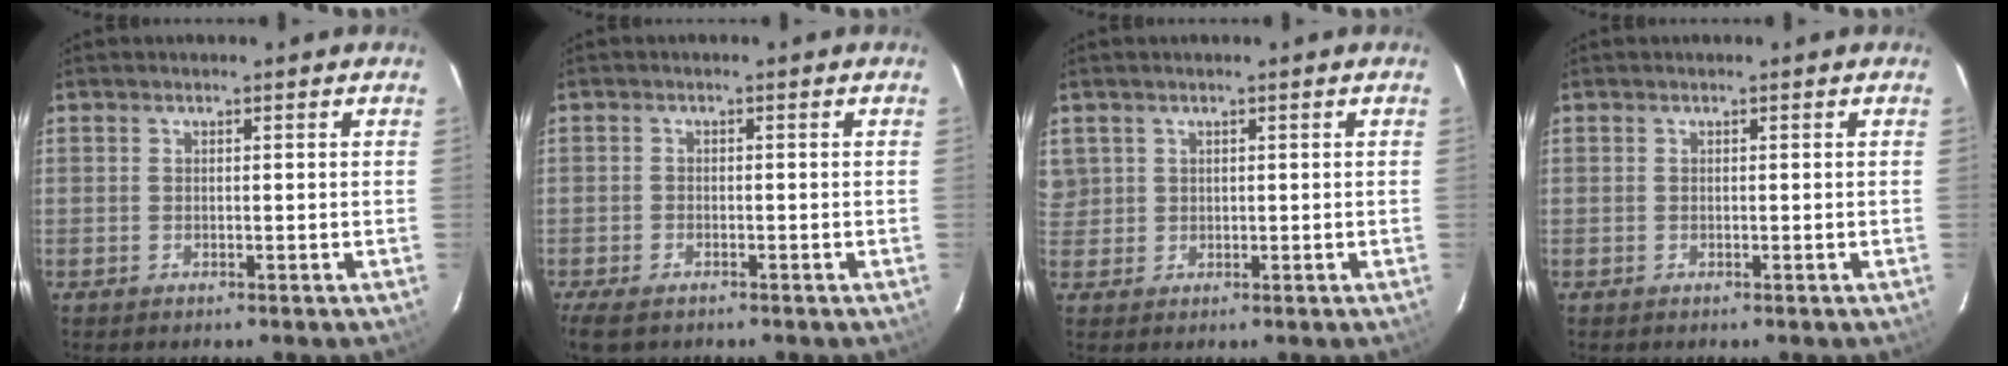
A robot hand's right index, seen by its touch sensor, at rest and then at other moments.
{"total": 5.1, "force": [-3.7, 2.1, 2.8], "torque": [-0.071, -0.019, -0.071]}
{"total": 3.3, "force": [1.3, 3.0, 0.4], "torque": [0.002, 0.010, 0.027]}
{"total": 0.0}